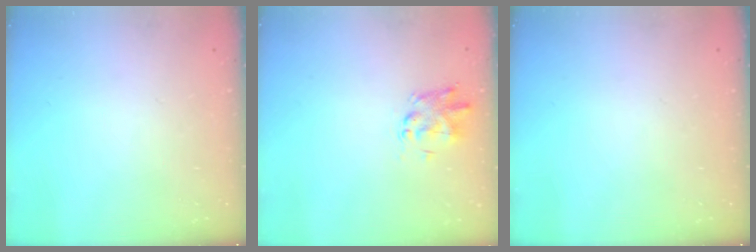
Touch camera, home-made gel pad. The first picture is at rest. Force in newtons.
{"total": 2.2, "press": 2.2, "slide": 0.1}
{"total": 0.0}